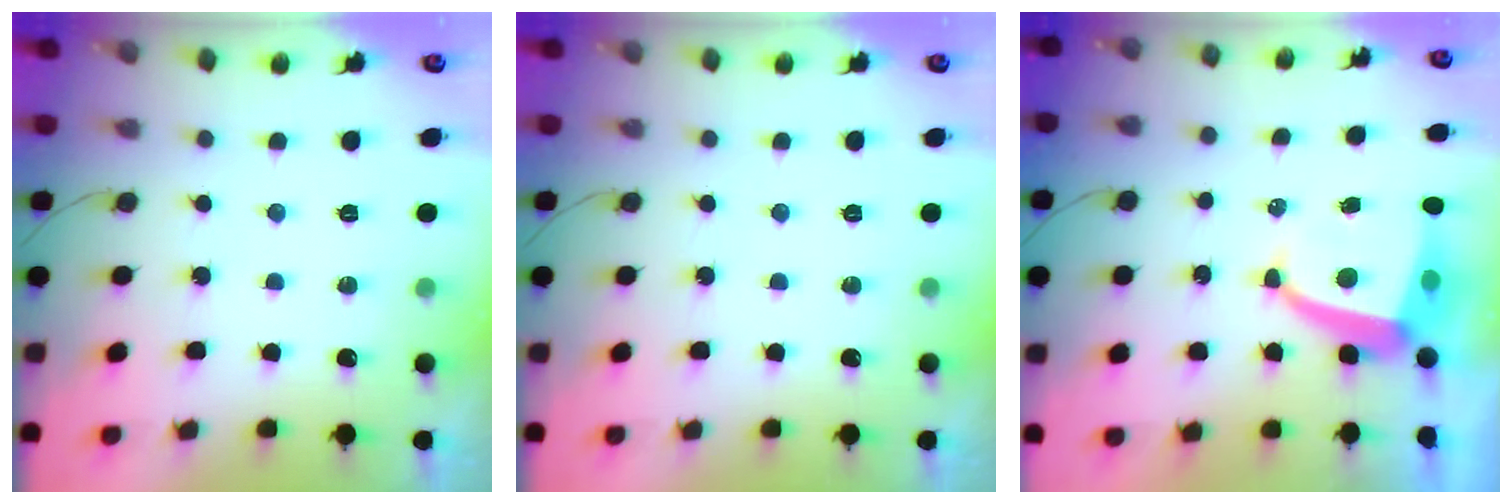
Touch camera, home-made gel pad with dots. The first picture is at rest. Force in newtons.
{"total": 0.0}
{"total": 5.3, "press": 5.3, "slide": 0.5}